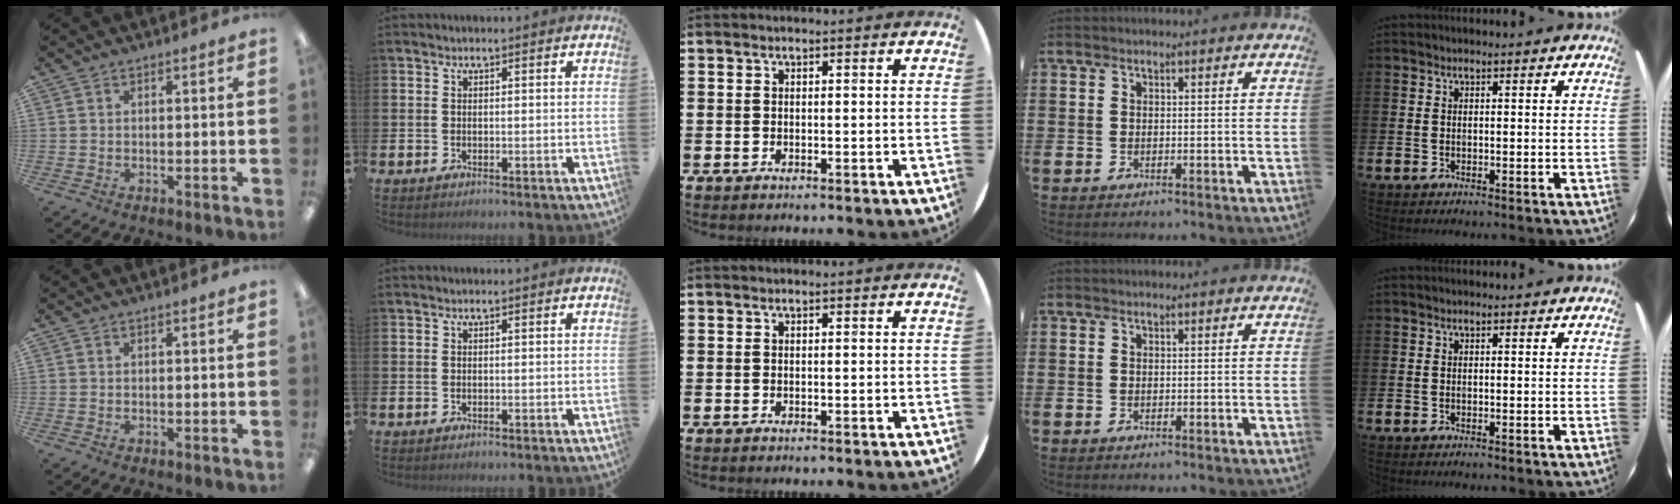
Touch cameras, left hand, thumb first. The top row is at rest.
{}